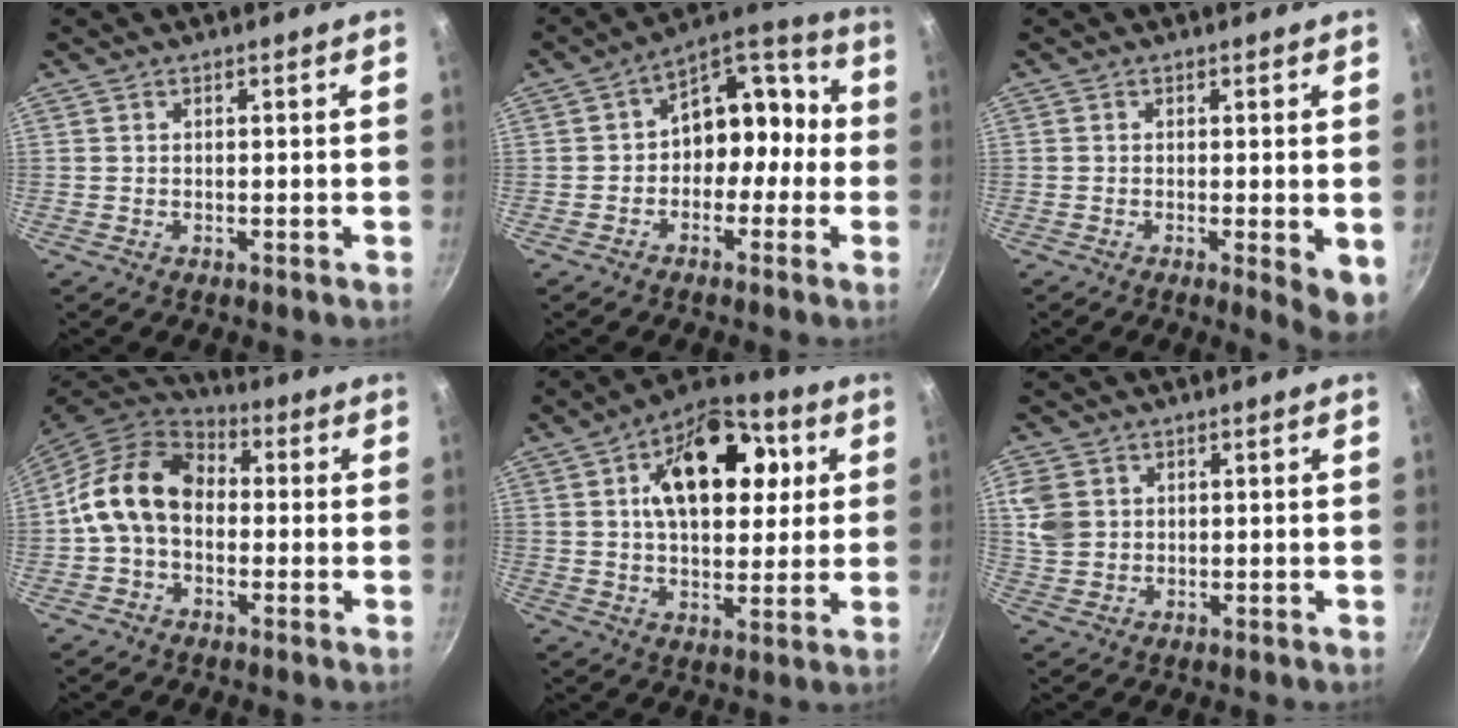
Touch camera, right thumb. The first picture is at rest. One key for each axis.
{"total": 12.6, "fx": -0.7, "fy": 8.3, "fz": 9.4, "tx": -0.083, "ty": 0.047, "tz": -0.028}
{"total": 4.8, "fx": -1.0, "fy": 1.1, "fz": 4.6, "tx": -0.067, "ty": -0.014, "tz": -0.016}
{"total": 14.0, "fx": -0.8, "fy": 10.1, "fz": 9.6, "tx": -0.167, "ty": 0.036, "tz": -0.028}
{"total": 19.0, "fx": 5.3, "fy": 10.9, "fz": 14.7, "tx": -0.181, "ty": 0.008, "tz": 0.075}
{"total": 5.8, "fx": 1.6, "fy": 4.7, "fz": 3.0, "tx": -0.055, "ty": 0.000, "tz": 0.038}